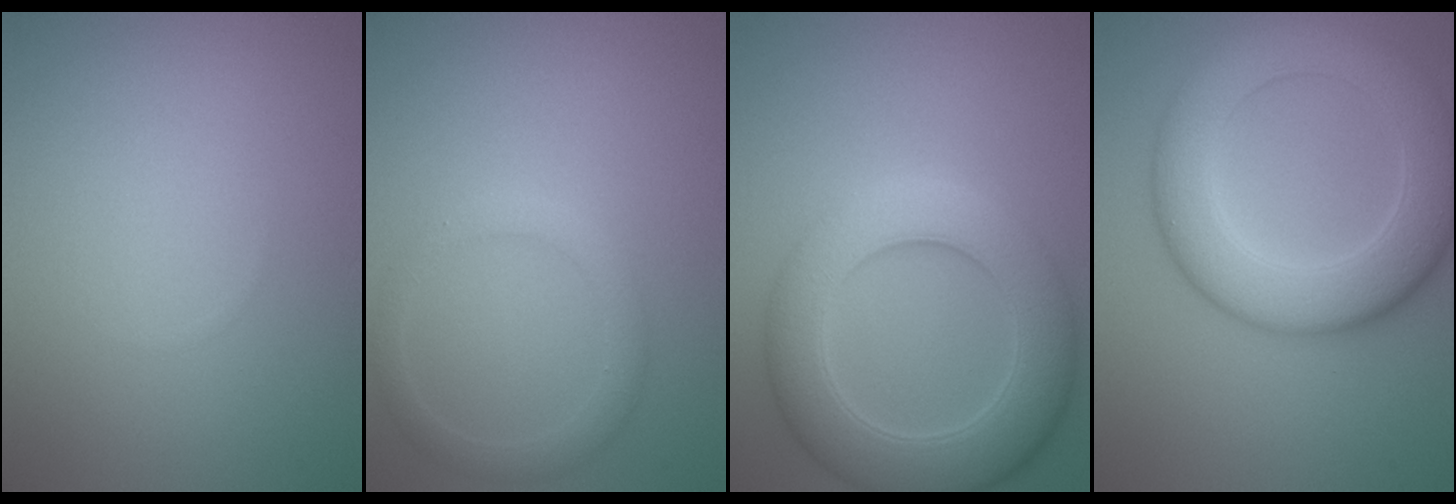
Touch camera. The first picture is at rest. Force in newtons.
{"total": 2.1, "press": 2.1, "slide": 0.1}
{"total": 7.9, "press": 7.9, "slide": 0.4}
{"total": 8.1, "press": 8.1, "slide": 0.2}